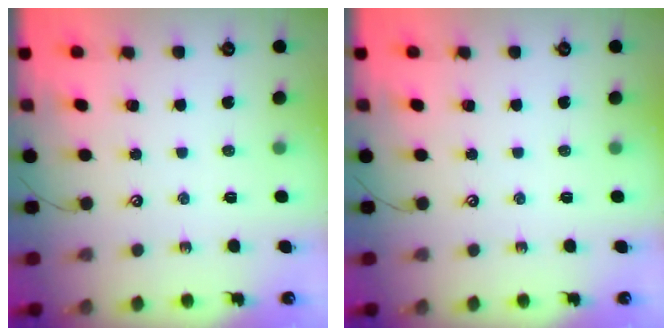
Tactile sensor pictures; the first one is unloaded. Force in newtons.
{"total": 0.0}